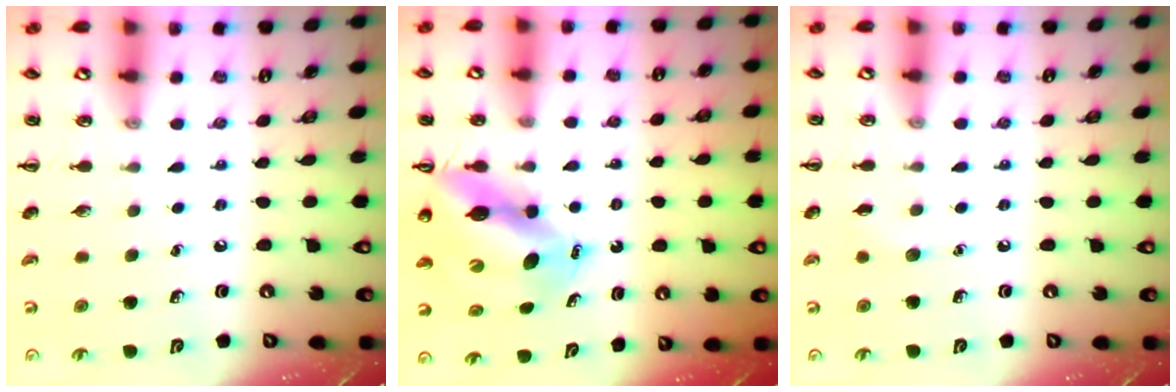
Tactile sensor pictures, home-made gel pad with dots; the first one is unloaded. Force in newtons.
{"total": 10.2, "press": 9.9, "slide": 2.6}
{"total": 3.9, "press": 3.7, "slide": 1.1}